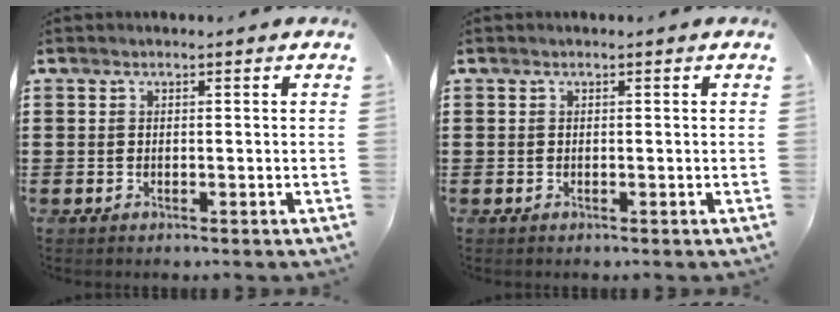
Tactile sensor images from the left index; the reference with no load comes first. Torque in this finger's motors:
{"motor_torque": [-0.08, 0.08, 0.00, 0.00]}